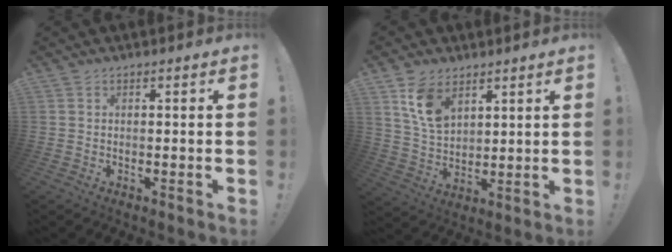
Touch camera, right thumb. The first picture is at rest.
{"total": 10.4, "force": [5.9, 6.3, 5.9], "torque": [-0.100, -0.022, 0.115]}